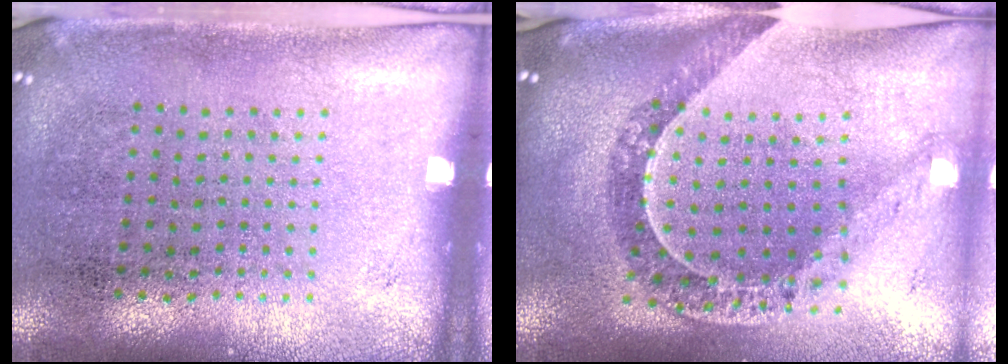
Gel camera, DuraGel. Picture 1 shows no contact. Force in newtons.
{"total": 1.1, "press": 1.1, "slide": 0.3}